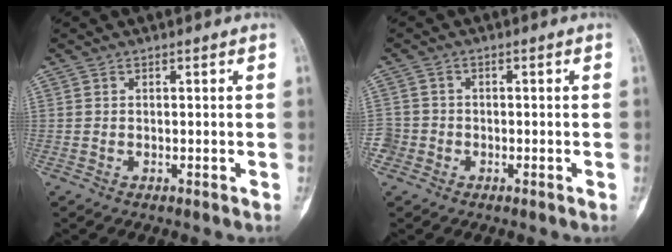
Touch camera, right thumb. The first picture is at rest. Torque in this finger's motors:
{"motor_torque": [-0.04, -0.17, 0.14, -0.04, 0.02]}